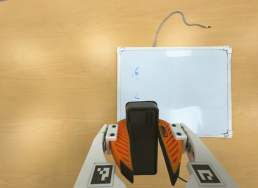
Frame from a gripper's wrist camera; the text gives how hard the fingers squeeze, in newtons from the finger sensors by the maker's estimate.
{"total": 10.6, "left": 10.0, "right": 11.1}